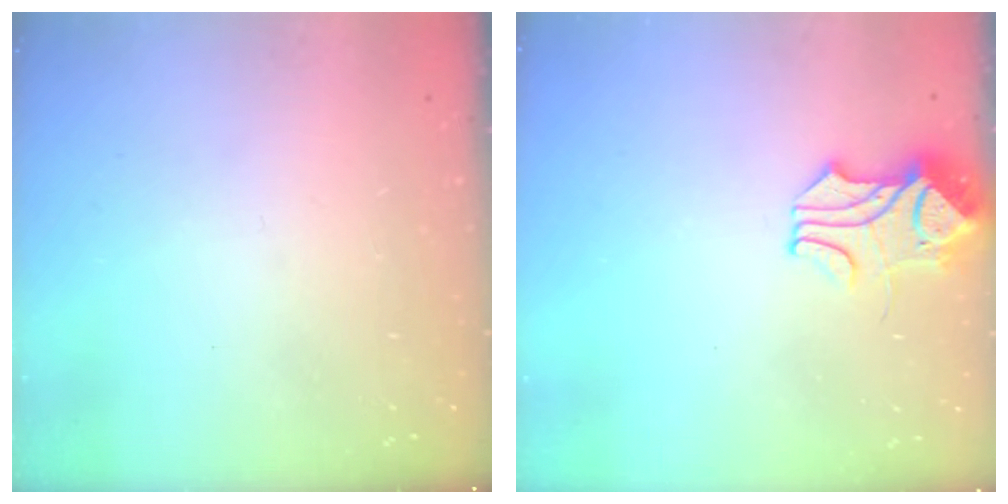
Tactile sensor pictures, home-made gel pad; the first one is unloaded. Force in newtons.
{"total": 1.8, "press": 1.6, "slide": 0.7}